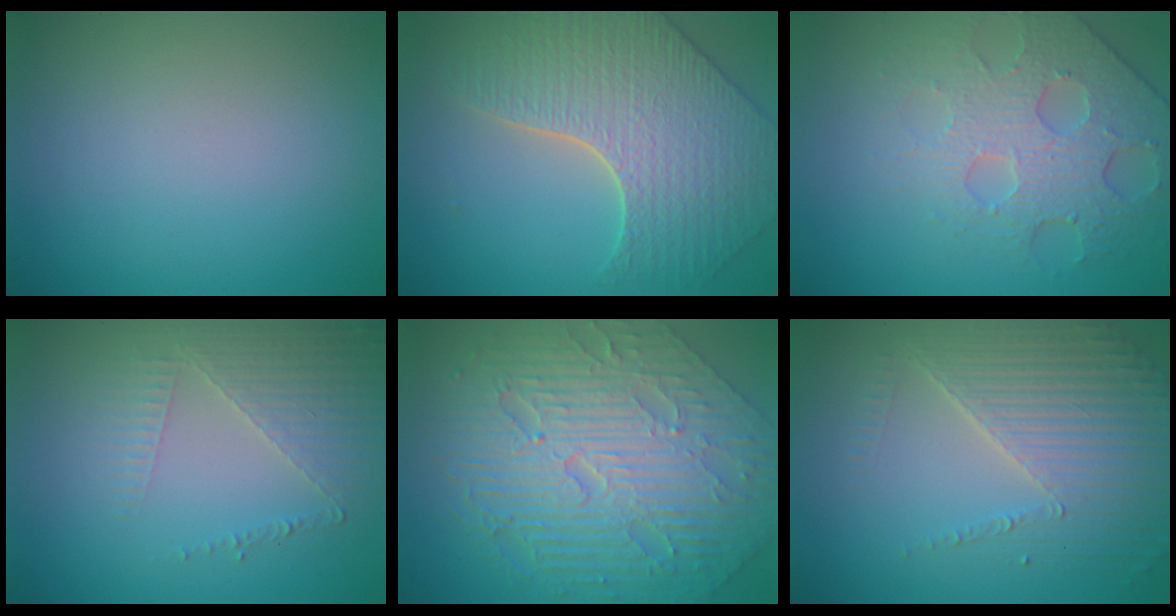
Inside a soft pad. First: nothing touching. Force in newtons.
{"total": 6.4, "press": 5.7, "slide": 3.1}
{"total": 4.4, "press": 4.2, "slide": 1.4}
{"total": 3.7, "press": 3.1, "slide": 2.0}
{"total": 11.3, "press": 7.6, "slide": 8.4}
{"total": 5.1, "press": 4.2, "slide": 2.9}